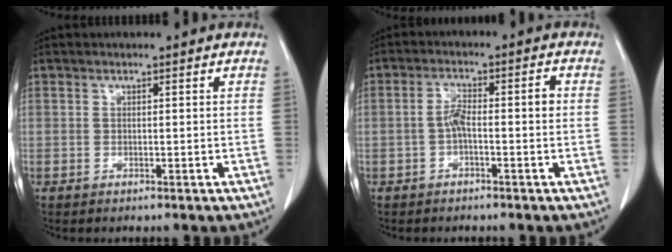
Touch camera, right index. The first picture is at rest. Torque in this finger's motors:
{"motor_torque": [0.13, 0.02, 0.09, 0.02]}